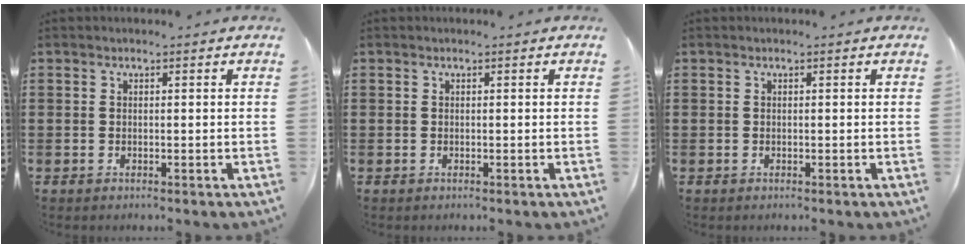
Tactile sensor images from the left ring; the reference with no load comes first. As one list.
[{"total": 0.0}, {"total": 0.0}]